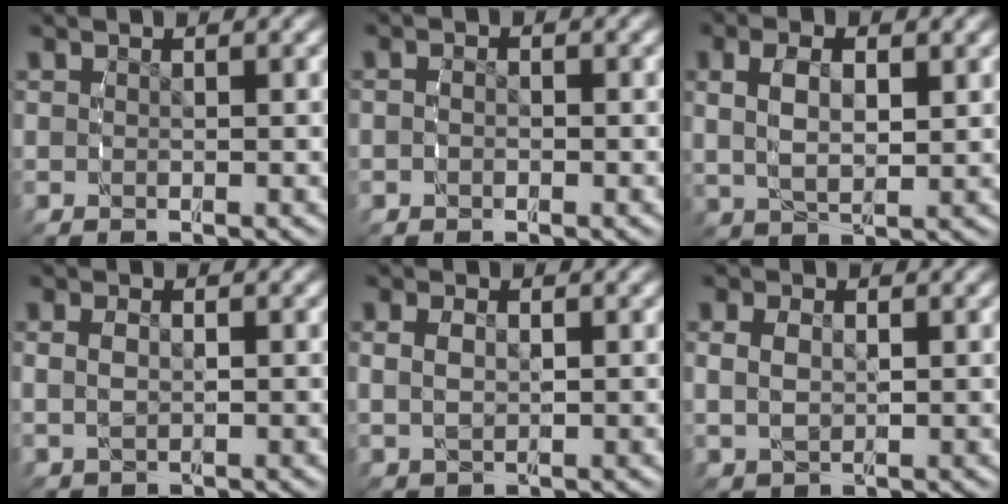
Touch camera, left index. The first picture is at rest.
{"total": 0.8, "force": [-0.5, 0.5, 0.4], "torque": [-0.015, -0.005, -0.010]}
{"total": 4.4, "force": [1.0, 2.5, 3.5], "torque": [-0.064, -0.005, 0.025]}
{"total": 2.2, "force": [0.1, 1.6, 1.6], "torque": [-0.042, -0.011, 0.011]}
{"total": 2.5, "force": [0.2, 1.8, 1.7], "torque": [-0.042, -0.011, 0.015]}
{"total": 2.9, "force": [0.3, 2.2, 1.9], "torque": [-0.047, -0.014, 0.018]}